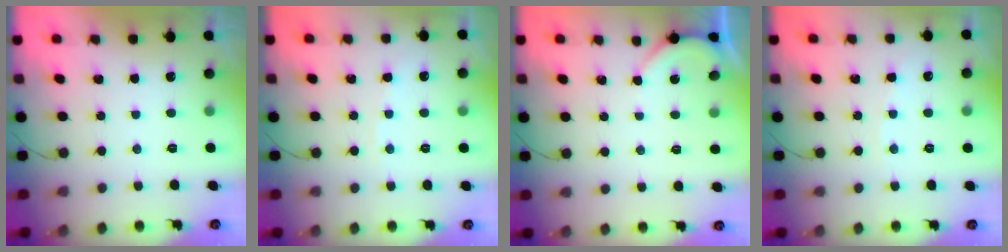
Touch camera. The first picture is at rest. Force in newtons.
{"total": 2.9, "press": 2.9, "slide": 0.4}
{"total": 2.3, "press": 2.3, "slide": 0.4}
{"total": 2.9, "press": 2.9, "slide": 0.4}